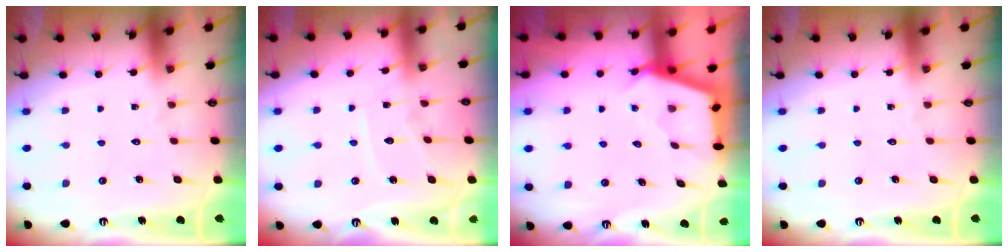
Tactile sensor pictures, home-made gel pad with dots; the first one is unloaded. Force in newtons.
{"total": 7.2, "press": 7.2, "slide": 0.1}
{"total": 3.0, "press": 3.0, "slide": 0.3}
{"total": 0.0}